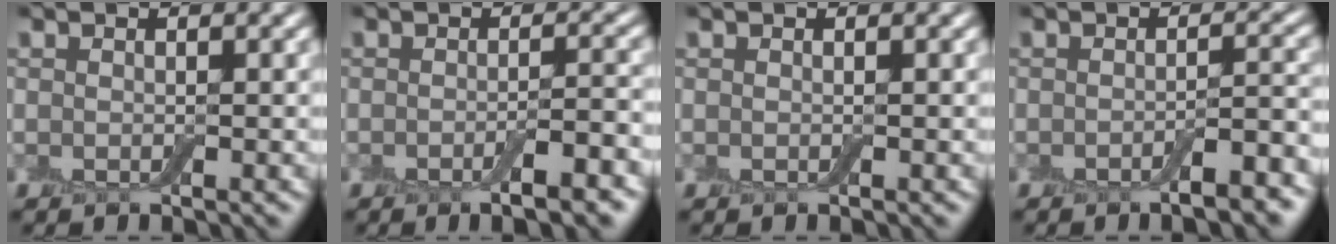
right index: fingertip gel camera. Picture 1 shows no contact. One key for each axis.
{"total": 3.8, "fx": -1.7, "fy": 0.8, "fz": 3.3, "tx": -0.047, "ty": 0.001, "tz": -0.029}
{"total": 0.0}
{"total": 3.7, "fx": -2.0, "fy": 0.9, "fz": 3.0, "tx": -0.041, "ty": 0.002, "tz": -0.034}